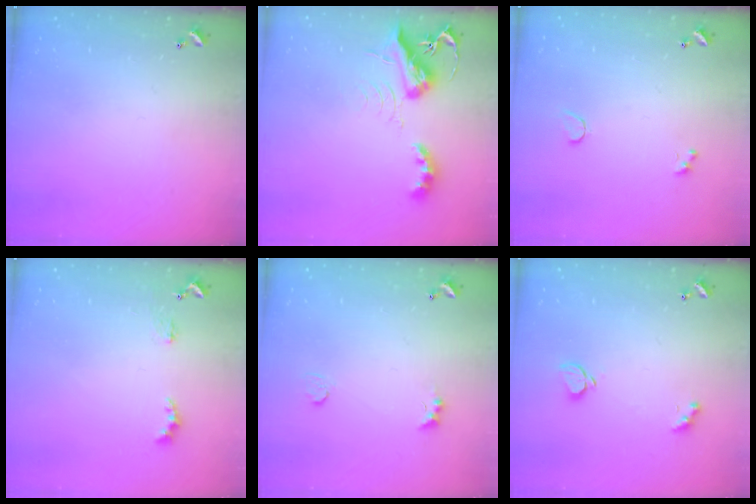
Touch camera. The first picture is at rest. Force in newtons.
{"total": 8.8, "press": 8.8, "slide": 0.9}
{"total": 1.2, "press": 1.1, "slide": 0.6}
{"total": 2.5, "press": 2.5, "slide": 0.5}
{"total": 1.9, "press": 1.8, "slide": 0.5}
{"total": 1.4, "press": 1.4, "slide": 0.3}